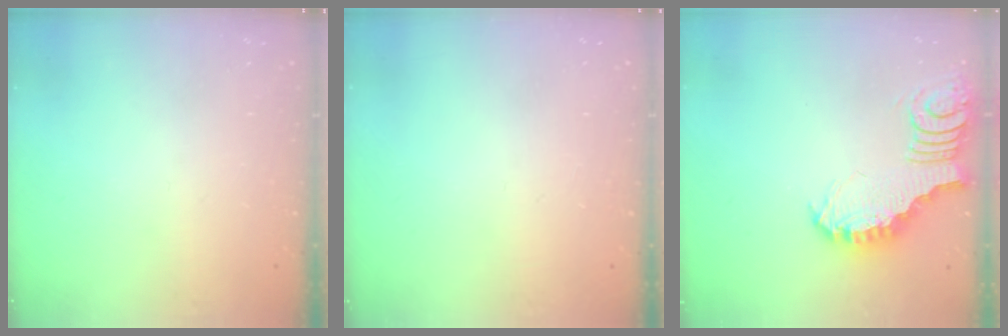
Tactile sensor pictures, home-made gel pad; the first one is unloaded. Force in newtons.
{"total": 0.0}
{"total": 3.8, "press": 3.8, "slide": 0.6}